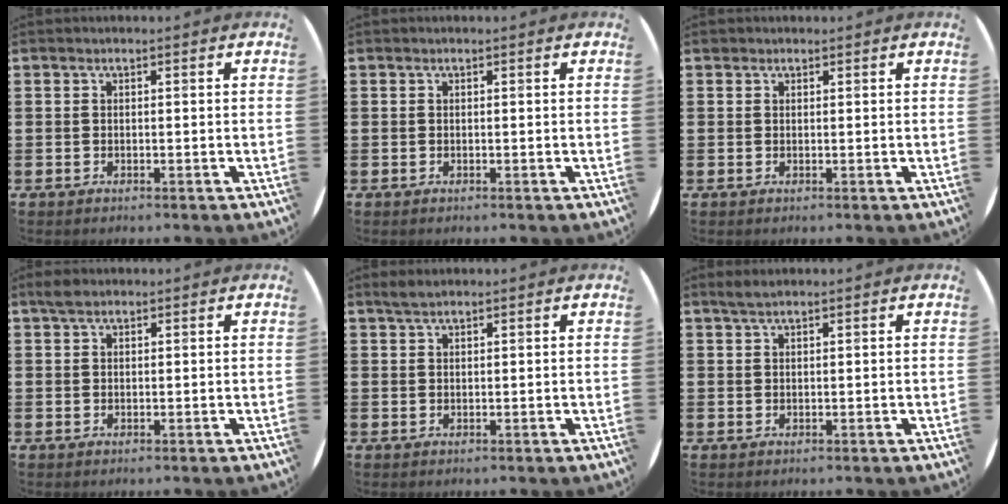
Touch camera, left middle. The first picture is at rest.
{"total": 0.0}
{"total": 0.5, "force": [0.5, 0.2, -0.1], "torque": [0.003, 0.004, 0.008]}
{"total": 1.6, "force": [1.2, 0.7, 0.7], "torque": [-0.007, 0.003, 0.021]}
{"total": 1.6, "force": [1.4, 0.4, 0.7], "torque": [-0.015, 0.004, 0.025]}
{"total": 1.4, "force": [1.2, 0.2, 0.7], "torque": [-0.014, 0.003, 0.022]}